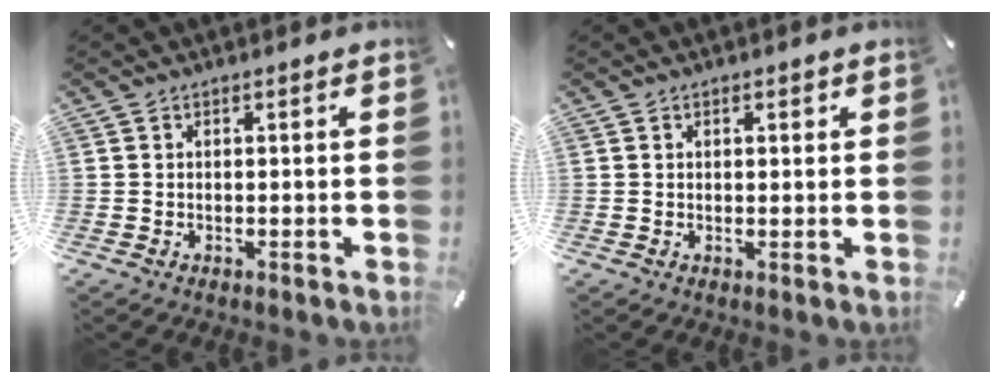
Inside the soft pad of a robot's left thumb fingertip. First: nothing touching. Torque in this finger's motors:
{"motor_torque": [-0.18, -0.64, -0.24, 0.05, -0.01]}